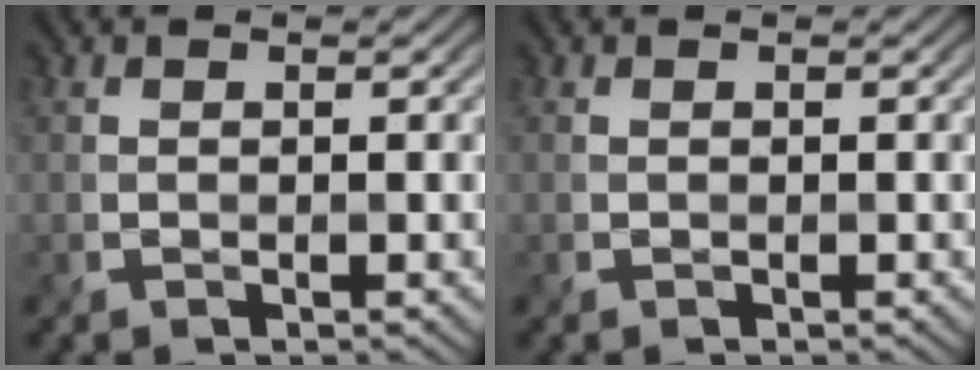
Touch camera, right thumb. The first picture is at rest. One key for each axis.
{"total": 0.0}